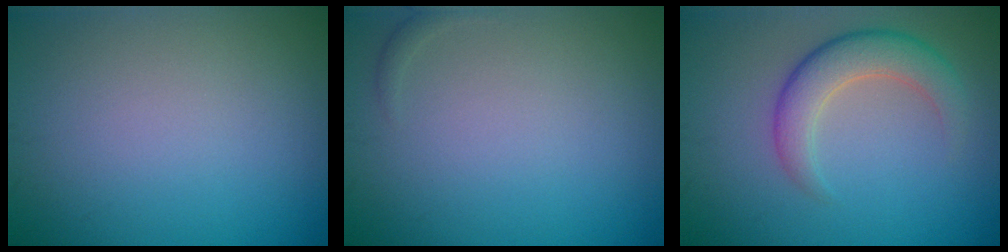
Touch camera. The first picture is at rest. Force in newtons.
{"total": 0.5, "press": 0.5, "slide": 0.1}
{"total": 4.3, "press": 4.3, "slide": 0.1}